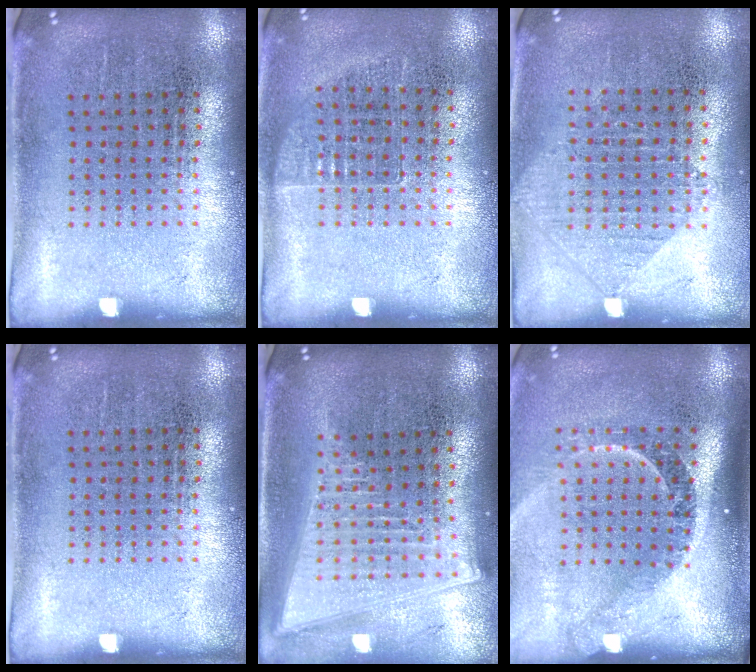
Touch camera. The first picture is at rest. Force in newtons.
{"total": 0.7, "press": 0.7, "slide": 0.1}
{"total": 1.0, "press": 0.9, "slide": 0.2}
{"total": 0.0}
{"total": 2.1, "press": 1.7, "slide": 1.1}
{"total": 2.3, "press": 1.6, "slide": 1.6}